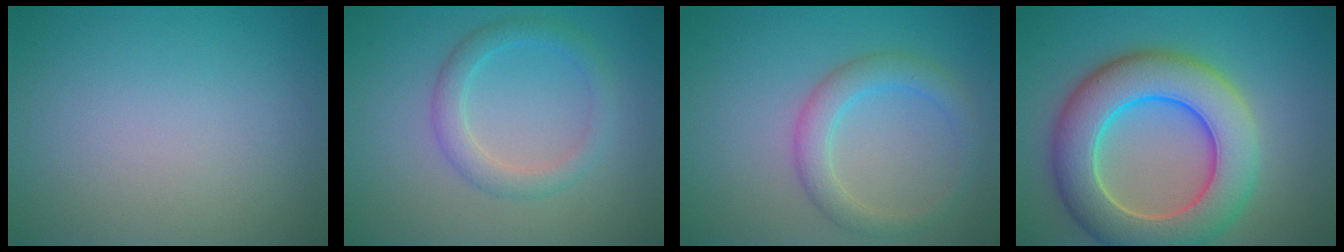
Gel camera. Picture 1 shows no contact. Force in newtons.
{"total": 2.7, "press": 2.7, "slide": 0.1}
{"total": 3.2, "press": 3.2, "slide": 0.1}
{"total": 10.1, "press": 10.1, "slide": 0.8}